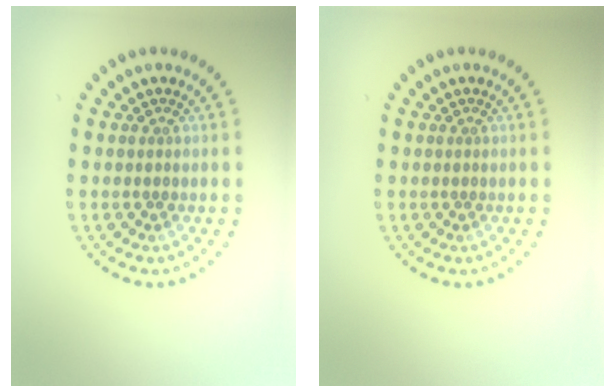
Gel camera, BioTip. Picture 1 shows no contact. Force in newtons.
{"total": 0.0}